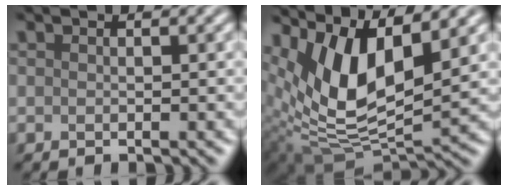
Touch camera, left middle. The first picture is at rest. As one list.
[{"total": 10.2, "force": [4.4, 4.3, 8.2], "torque": [-0.163, -0.008, 0.084]}]